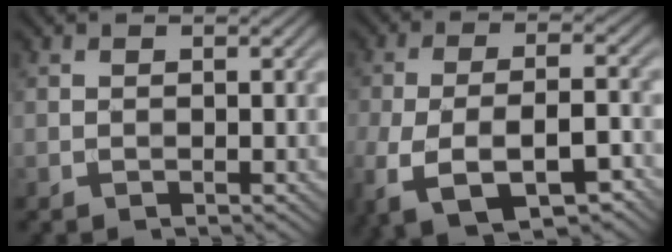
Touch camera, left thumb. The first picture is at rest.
{"total": 11.0, "force": [-5.6, 4.5, 8.3], "torque": [-0.171, -0.017, -0.098]}